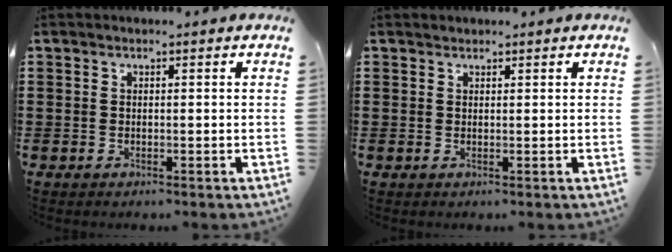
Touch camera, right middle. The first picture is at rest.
{"total": 0.7, "force": [0.6, 0.3, -0.1], "torque": [0.001, 0.001, 0.012]}